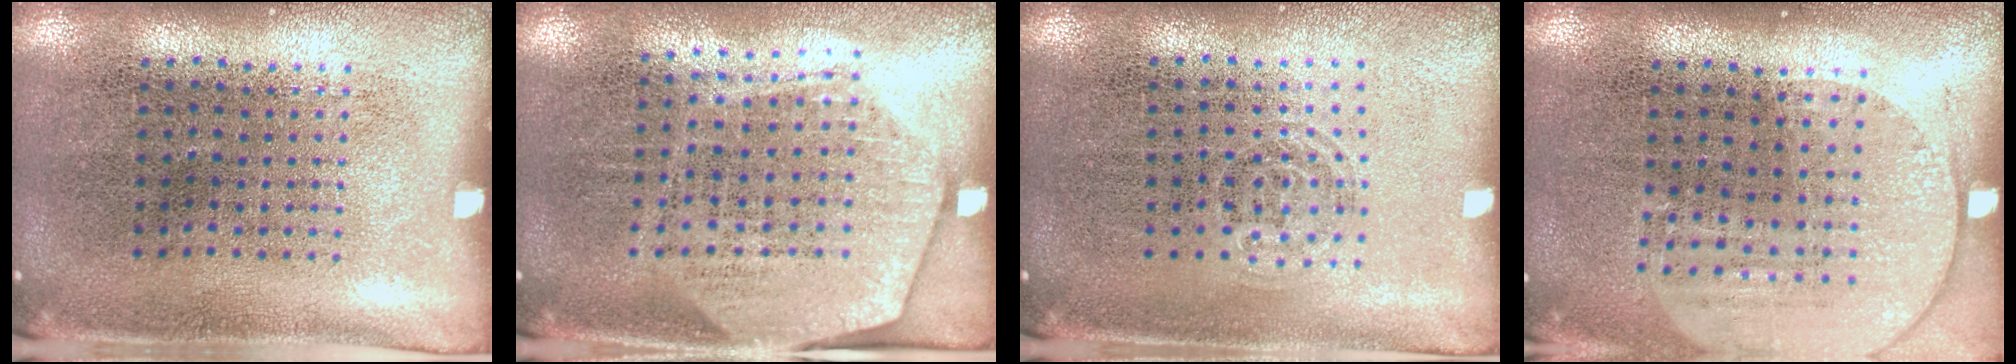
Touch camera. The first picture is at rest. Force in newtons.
{"total": 1.9, "press": 1.7, "slide": 0.9}
{"total": 0.7, "press": 0.6, "slide": 0.5}
{"total": 1.6, "press": 1.4, "slide": 0.7}